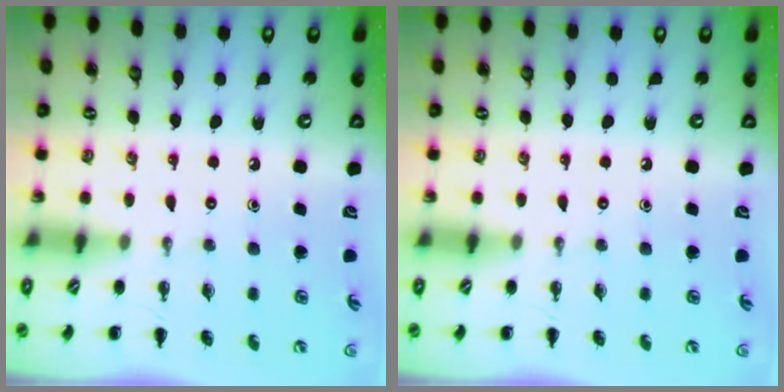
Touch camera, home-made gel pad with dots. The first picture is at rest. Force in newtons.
{"total": 0.0}